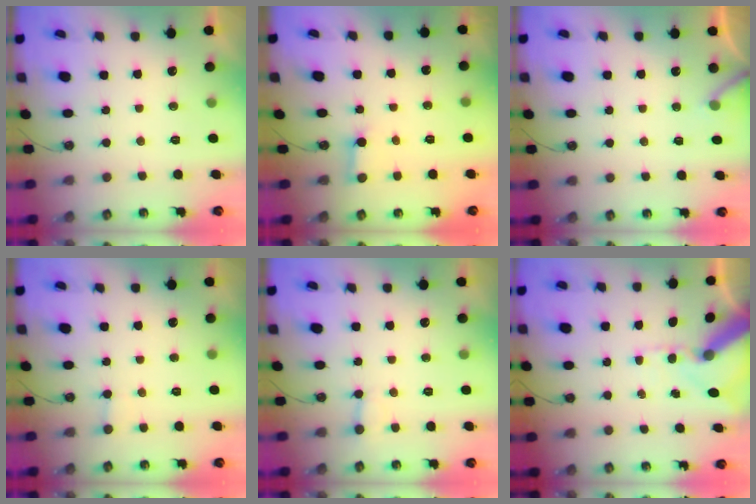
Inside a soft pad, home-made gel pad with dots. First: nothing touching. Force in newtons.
{"total": 2.8, "press": 2.8, "slide": 0.3}
{"total": 5.9, "press": 5.9, "slide": 0.3}
{"total": 1.7, "press": 1.7, "slide": 0.1}
{"total": 3.6, "press": 3.6, "slide": 0.3}
{"total": 13.2, "press": 13.1, "slide": 1.7}